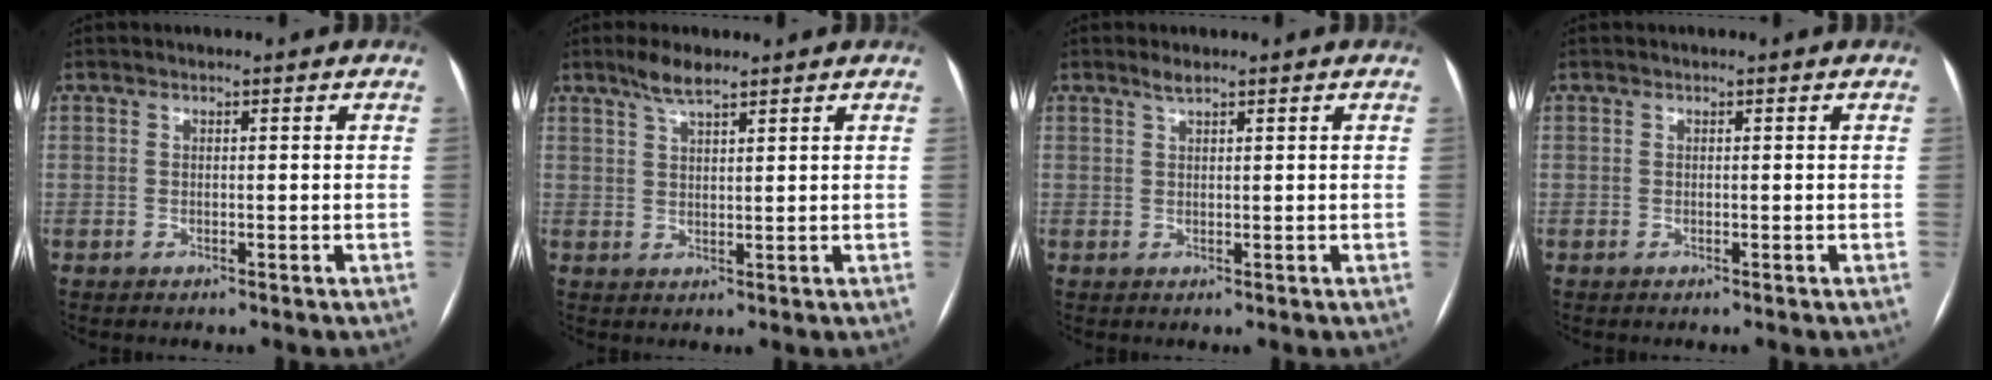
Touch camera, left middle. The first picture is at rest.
{"total": 3.7, "force": [2.9, 0.6, 2.3], "torque": [-0.048, 0.005, 0.056]}
{"total": 1.3, "force": [1.0, 0.1, 0.8], "torque": [-0.016, 0.003, 0.021]}
{"total": 0.0}